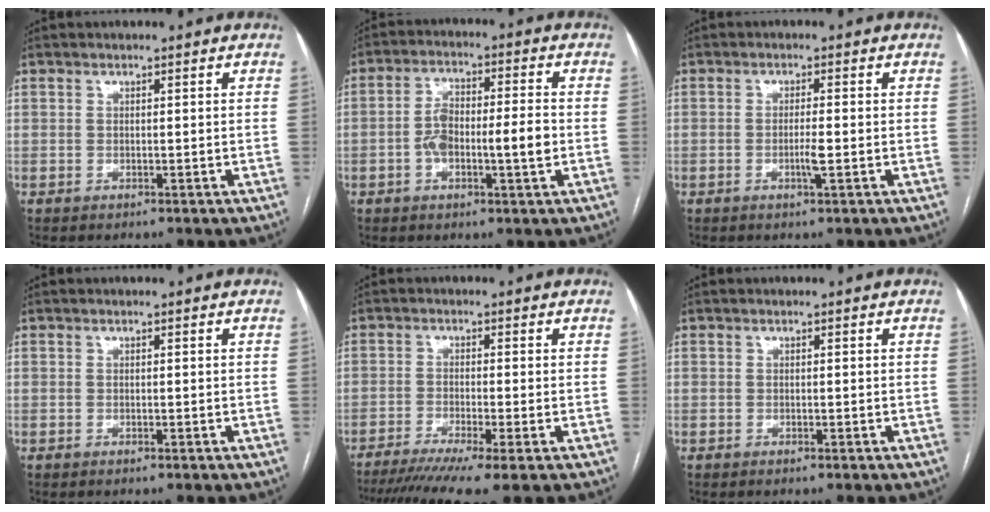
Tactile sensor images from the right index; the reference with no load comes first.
{"total": 8.5, "force": [-1.5, 2.3, 8.1], "torque": [-0.150, 0.019, -0.026]}
{"total": 1.6, "force": [-0.5, -0.2, 1.5], "torque": [-0.030, -0.002, -0.010]}
{"total": 0.0}
{"total": 10.4, "force": [-7.6, -0.3, 7.0], "torque": [-0.103, -0.018, -0.121]}
{"total": 0.0}